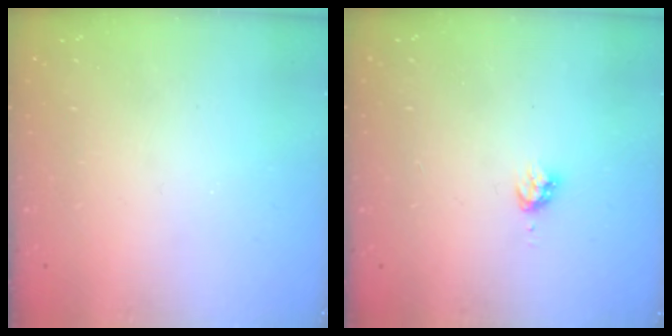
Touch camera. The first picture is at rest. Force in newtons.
{"total": 3.4, "press": 3.3, "slide": 0.3}